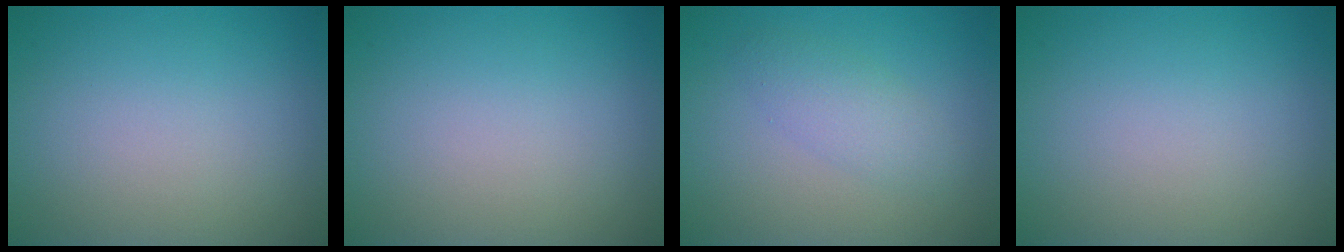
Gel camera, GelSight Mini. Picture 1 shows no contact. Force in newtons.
{"total": 0.0}
{"total": 2.3, "press": 2.3, "slide": 0.2}
{"total": 0.0}